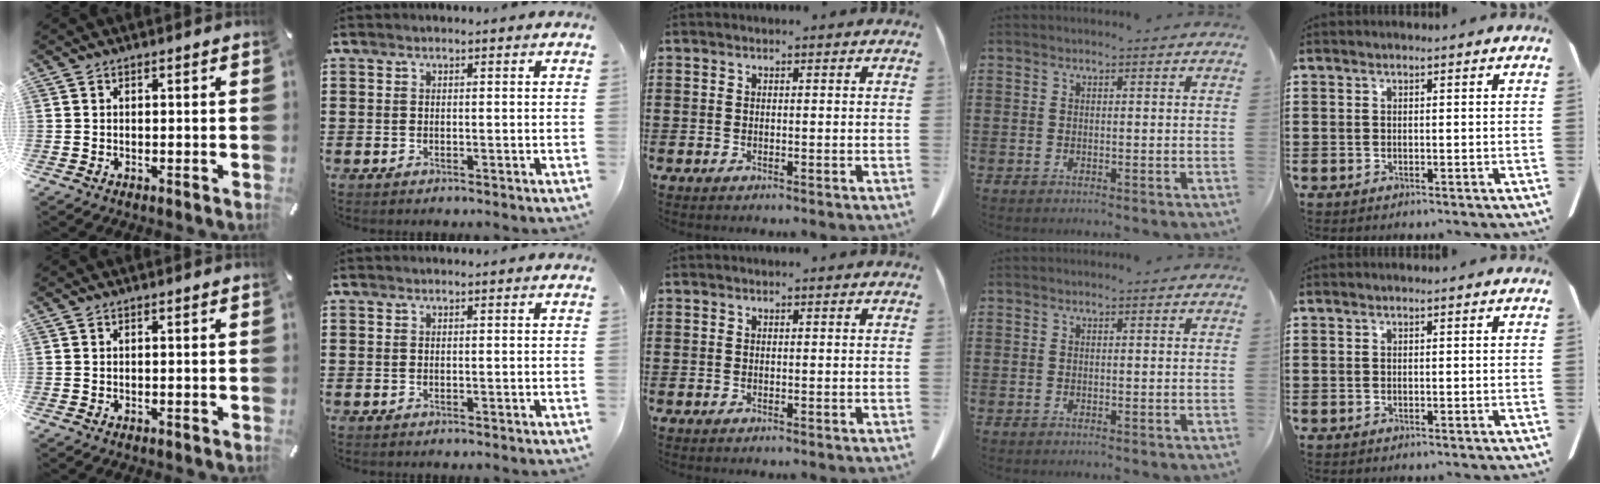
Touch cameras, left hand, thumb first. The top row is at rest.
{}